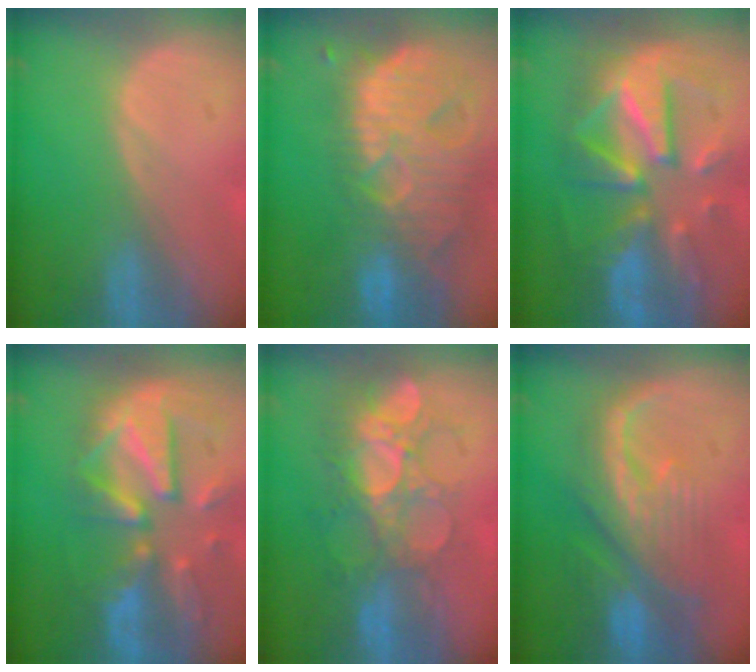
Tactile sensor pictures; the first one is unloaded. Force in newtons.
{"total": 13.9, "press": 11.7, "slide": 7.5}
{"total": 12.4, "press": 12.3, "slide": 1.2}
{"total": 12.1, "press": 10.4, "slide": 6.1}
{"total": 9.1, "press": 8.6, "slide": 2.9}
{"total": 10.1, "press": 9.0, "slide": 4.4}